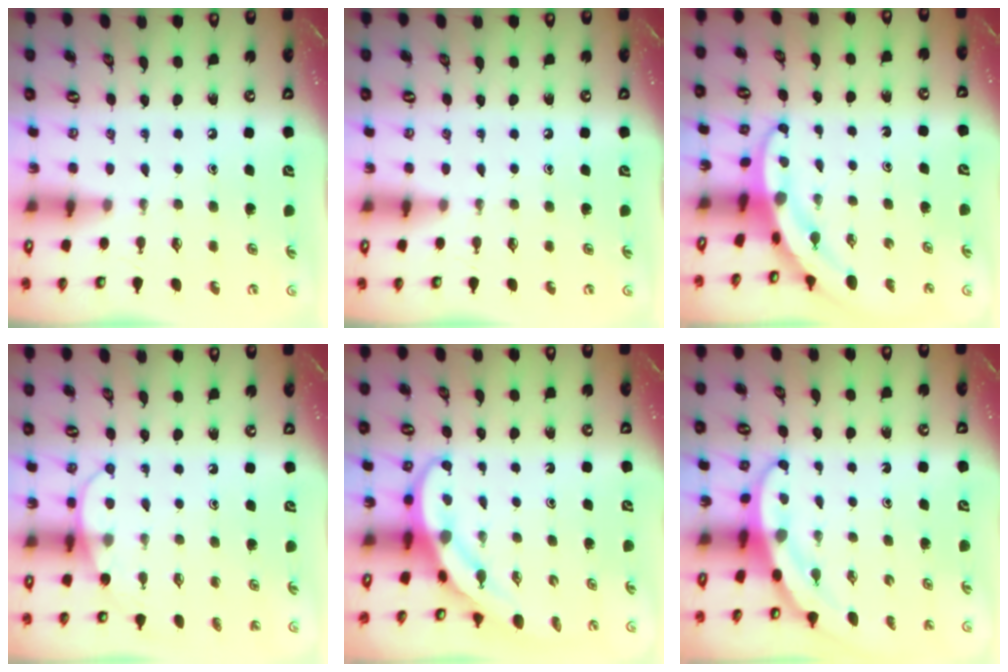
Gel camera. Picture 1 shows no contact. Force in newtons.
{"total": 0.0}
{"total": 3.2, "press": 3.2, "slide": 0.3}
{"total": 6.6, "press": 6.6, "slide": 0.2}
{"total": 4.0, "press": 4.0, "slide": 0.3}
{"total": 3.3, "press": 3.3, "slide": 0.2}